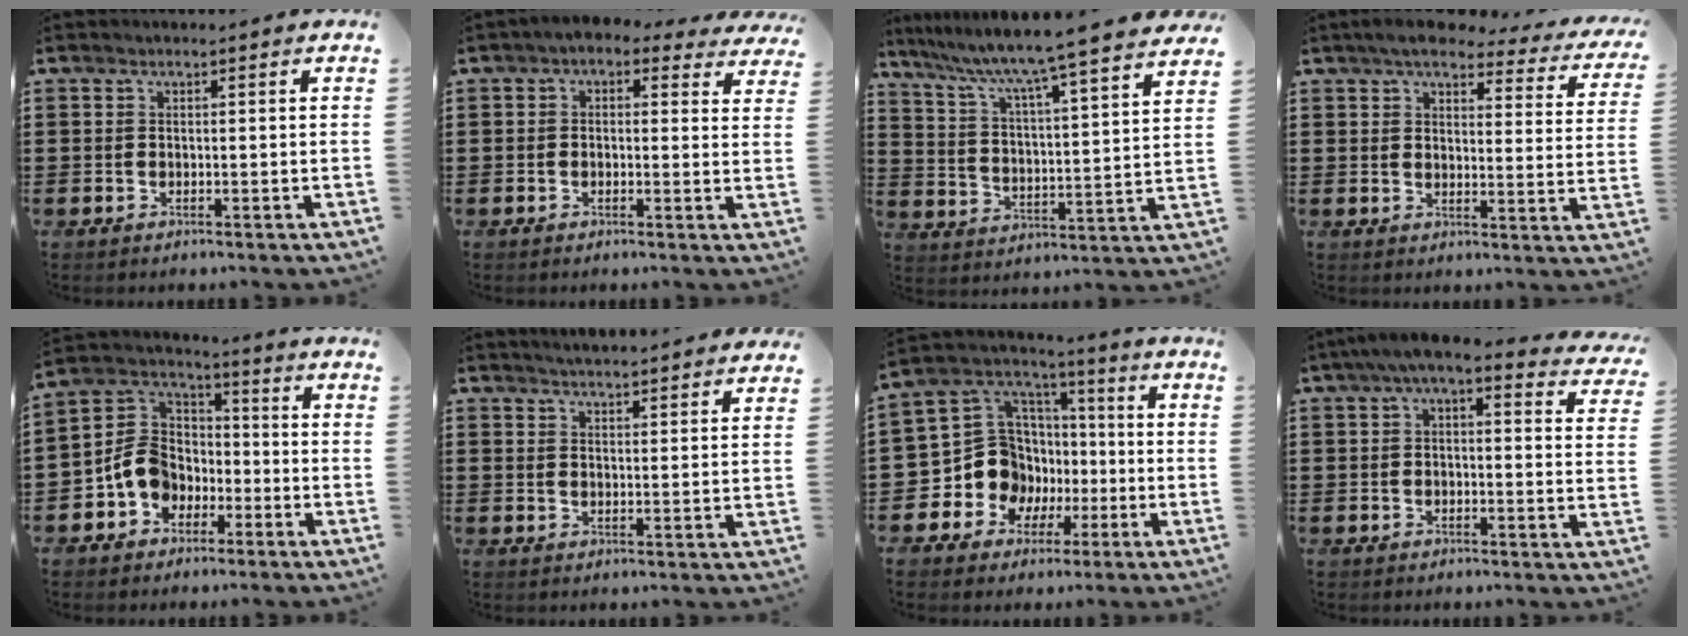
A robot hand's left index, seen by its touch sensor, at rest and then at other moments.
{"total": 1.7, "force": [0.6, 1.0, 1.3], "torque": [-0.030, 0.004, 0.006]}
{"total": 6.9, "force": [6.0, -1.2, 3.1], "torque": [-0.085, -0.054, 0.091]}
{"total": 5.8, "force": [5.0, 1.2, 2.8], "torque": [-0.066, -0.021, 0.085]}
{"total": 8.4, "force": [-3.0, 6.9, 3.6], "torque": [-0.116, 0.013, -0.066]}
{"total": 2.5, "force": [2.5, -0.3, 0.0], "torque": [-0.006, -0.008, 0.047]}
{"total": 11.9, "force": [-2.4, 10.8, 4.3], "torque": [-0.139, -0.006, -0.035]}
{"total": 5.7, "force": [4.3, 0.7, 3.7], "torque": [-0.085, -0.010, 0.075]}